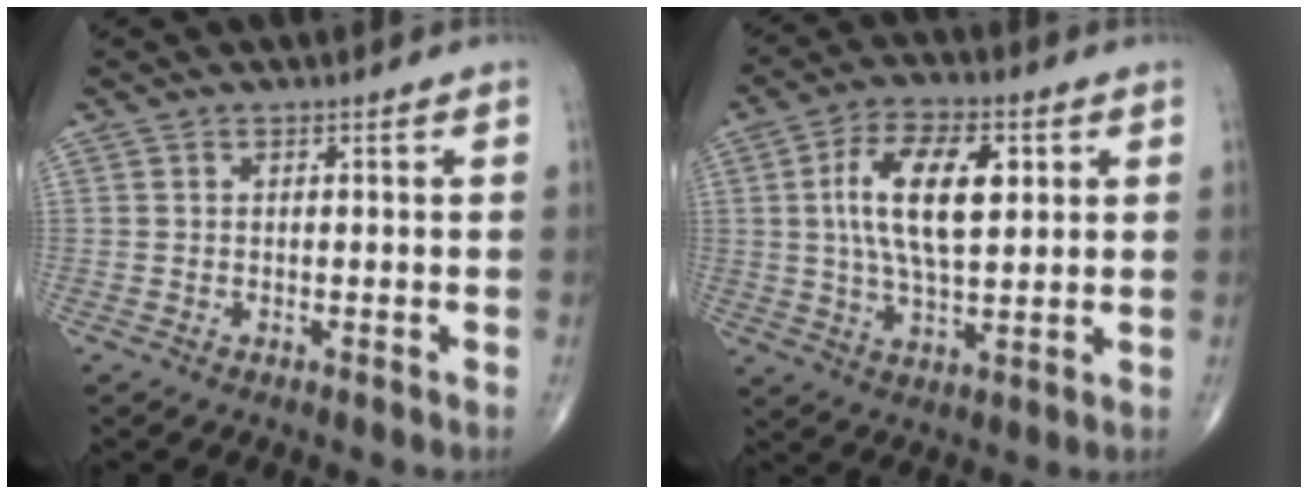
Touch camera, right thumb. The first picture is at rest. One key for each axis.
{"total": 14.1, "fx": 3.0, "fy": 6.6, "fz": 12.1, "tx": -0.212, "ty": 0.000, "tz": 0.055}